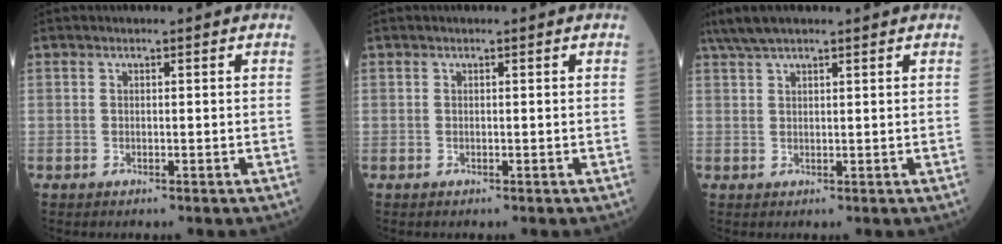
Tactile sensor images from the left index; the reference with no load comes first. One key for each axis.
{"total": 0.0}
{"total": 4.9, "fx": 3.9, "fy": 0.6, "fz": 2.9, "tx": -0.058, "ty": 0.028, "tz": 0.075}